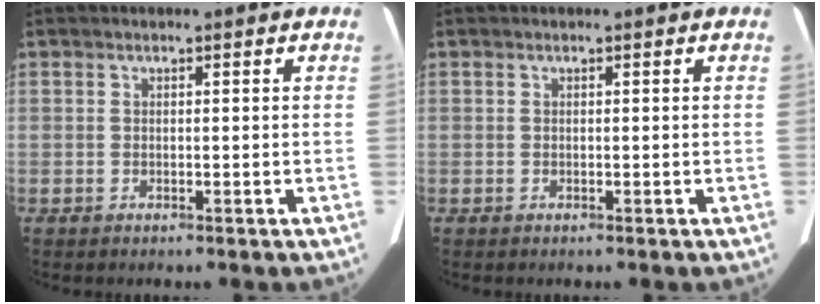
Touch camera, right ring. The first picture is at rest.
{"total": 0.0}